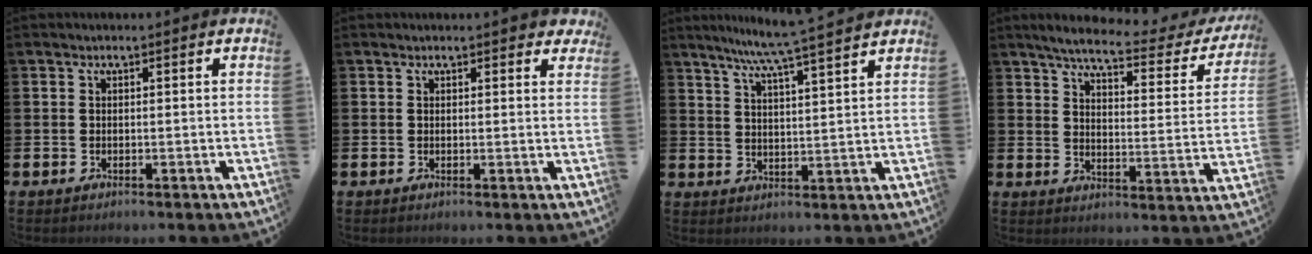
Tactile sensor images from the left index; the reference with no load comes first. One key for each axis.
{"total": 1.3, "fx": 1.2, "fy": 0.5, "fz": 0.2, "tx": 0.002, "ty": 0.001, "tz": 0.020}
{"total": 6.7, "fx": 6.1, "fy": -0.9, "fz": 2.7, "tx": -0.068, "ty": -0.039, "tz": 0.103}
{"total": 5.9, "fx": 4.9, "fy": 1.0, "fz": 3.0, "tx": -0.073, "ty": -0.035, "tz": 0.075}